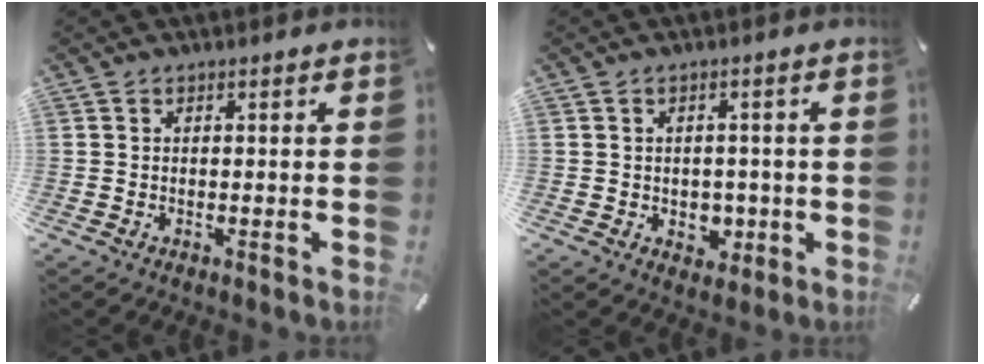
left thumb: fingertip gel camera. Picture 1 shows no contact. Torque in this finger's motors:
{"motor_torque": [-0.02, 0.01, 0.46, 0.15, 0.02]}